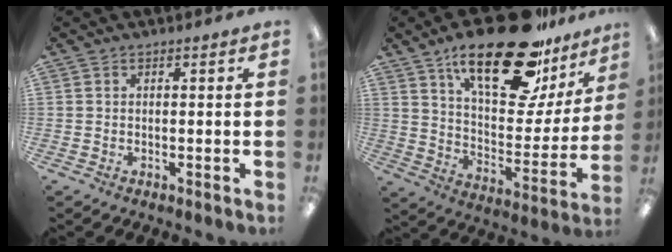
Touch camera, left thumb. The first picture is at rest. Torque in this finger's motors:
{"motor_torque": [0.71, 0.70, 1.50, -1.28, 0.53]}